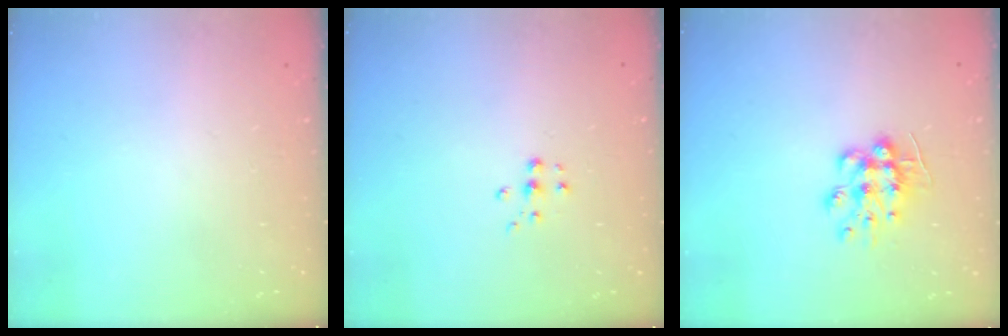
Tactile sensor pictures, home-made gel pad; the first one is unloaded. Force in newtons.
{"total": 5.3, "press": 5.3, "slide": 0.4}
{"total": 9.4, "press": 9.4, "slide": 0.6}